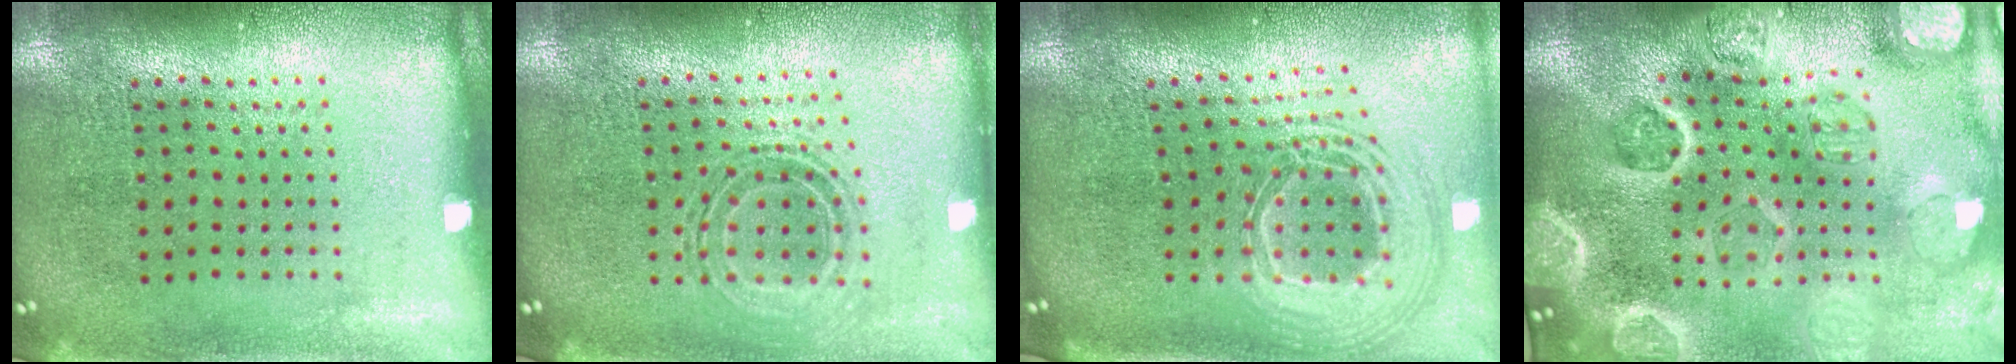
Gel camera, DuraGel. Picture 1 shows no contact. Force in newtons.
{"total": 0.6, "press": 0.5, "slide": 0.3}
{"total": 2.5, "press": 1.9, "slide": 1.7}
{"total": 4.5, "press": 4.1, "slide": 1.9}